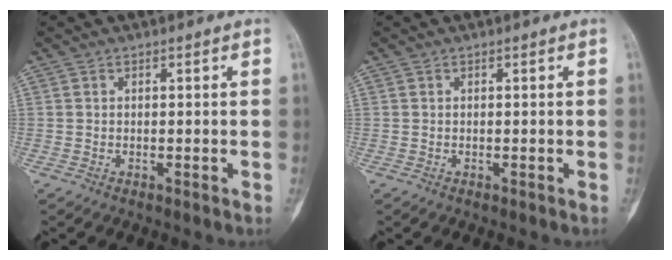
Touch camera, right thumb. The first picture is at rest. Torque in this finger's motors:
{"motor_torque": [0.00, 0.00, 0.02, -0.02, 0.00]}